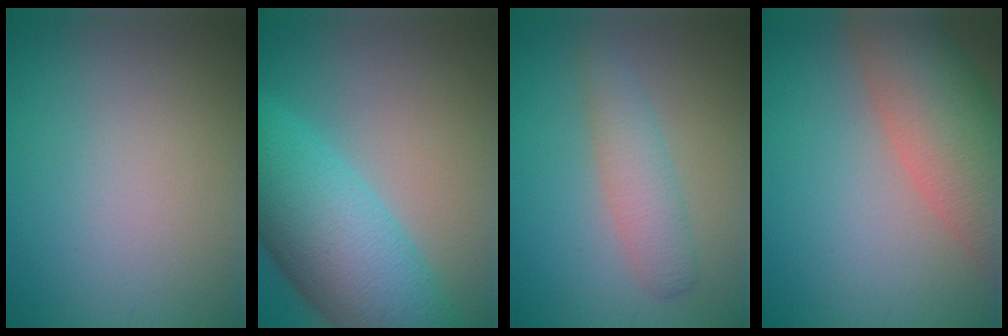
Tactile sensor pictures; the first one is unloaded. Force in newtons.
{"total": 11.5, "press": 11.5, "slide": 0.3}
{"total": 3.1, "press": 3.1, "slide": 0.1}
{"total": 8.9, "press": 8.9, "slide": 0.4}